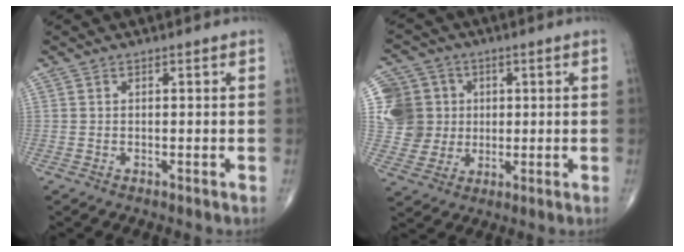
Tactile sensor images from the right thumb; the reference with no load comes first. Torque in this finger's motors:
{"motor_torque": [0.01, 0.04, 0.33, 0.19, 0.02]}